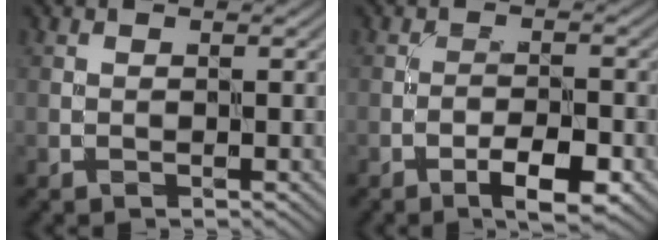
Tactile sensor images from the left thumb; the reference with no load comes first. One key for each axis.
{"total": 4.7, "fx": -2.6, "fy": 1.3, "fz": 3.6, "tx": -0.060, "ty": 0.008, "tz": -0.041}